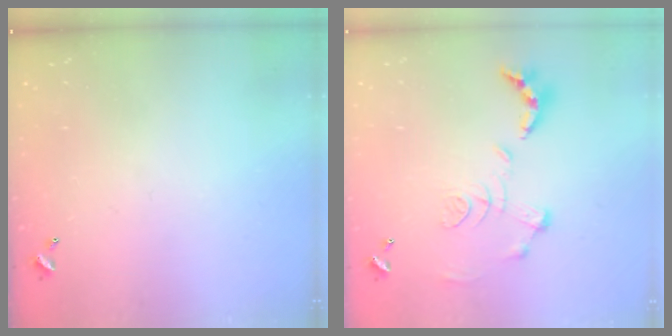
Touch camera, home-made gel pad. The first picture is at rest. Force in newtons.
{"total": 1.2, "press": 0.4, "slide": 1.1}